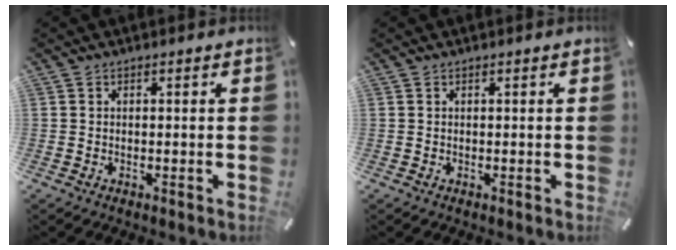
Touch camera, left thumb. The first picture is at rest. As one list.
[{"total": 0.0}]